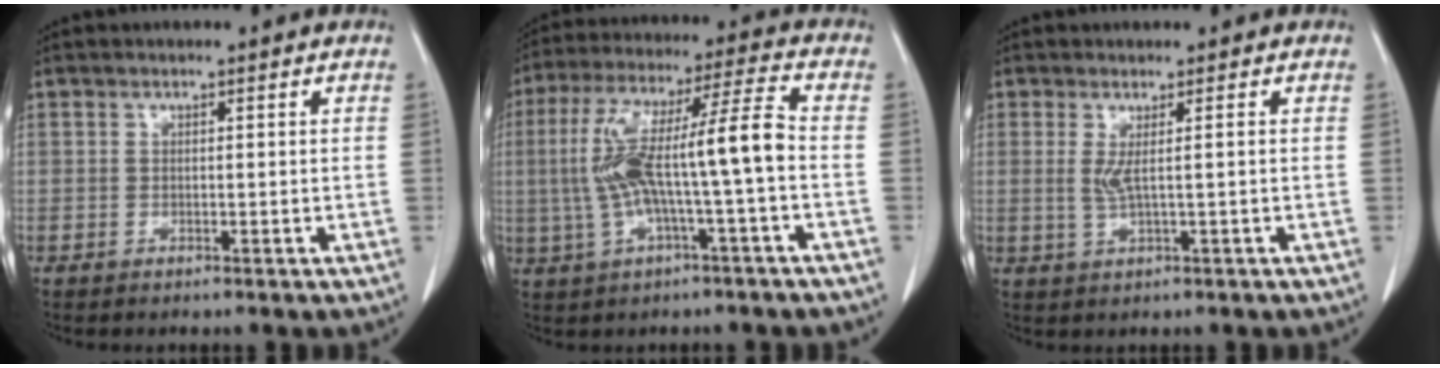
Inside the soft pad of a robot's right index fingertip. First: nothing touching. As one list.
[{"total": 13.6, "force": [-1.3, 1.0, 13.5], "torque": [-0.258, 0.037, -0.021]}, {"total": 2.3, "force": [0.5, -0.3, 2.3], "torque": [-0.051, -0.002, 0.015]}]